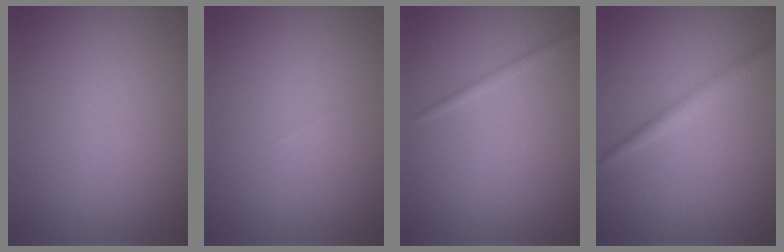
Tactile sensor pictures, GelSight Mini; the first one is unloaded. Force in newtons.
{"total": 0.0}
{"total": 0.9, "press": 0.9, "slide": 0.0}
{"total": 1.9, "press": 1.9, "slide": 0.1}